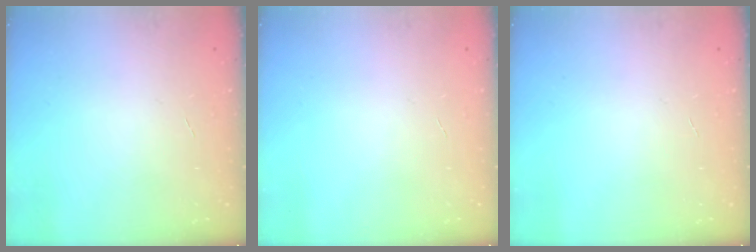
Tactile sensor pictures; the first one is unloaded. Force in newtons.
{"total": 0.0}
{"total": 0.0}